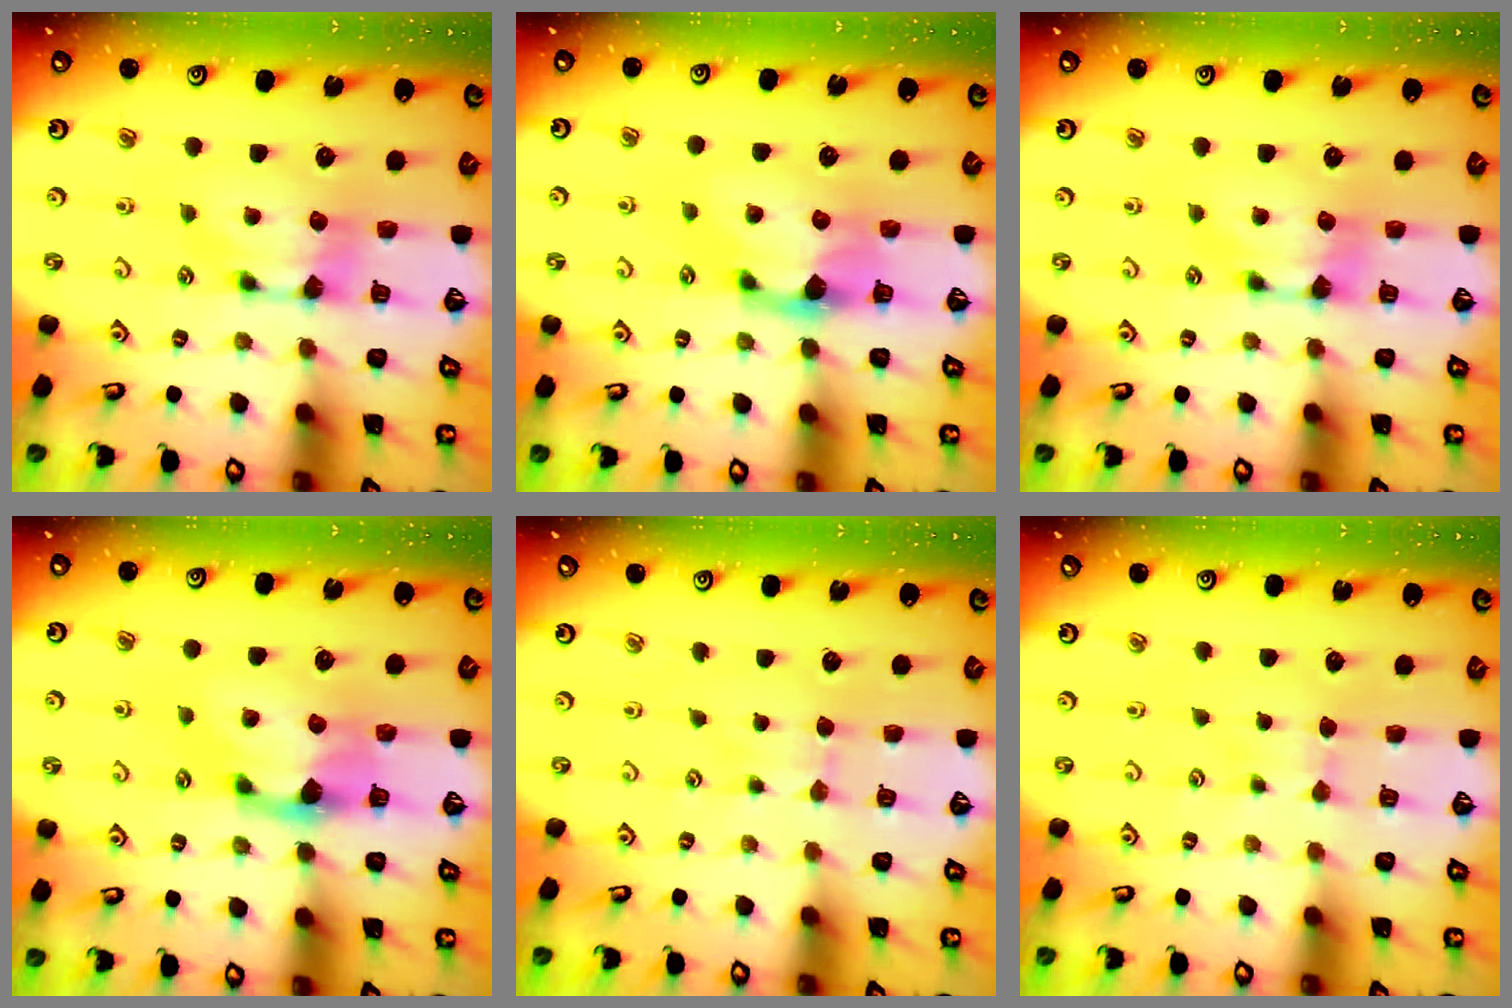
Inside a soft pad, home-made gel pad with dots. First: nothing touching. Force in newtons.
{"total": 1.6, "press": 1.2, "slide": 1.1}
{"total": 0.0}
{"total": 1.6, "press": 1.2, "slide": 1.1}
{"total": 2.4, "press": 2.4, "slide": 0.4}
{"total": 3.0, "press": 2.9, "slide": 0.4}